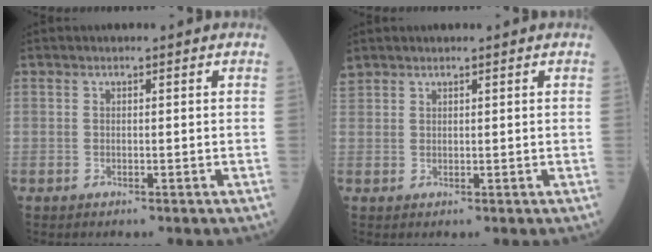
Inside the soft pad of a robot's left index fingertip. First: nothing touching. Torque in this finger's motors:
{"motor_torque": [0.11, -0.15, 0.03, 0.01]}